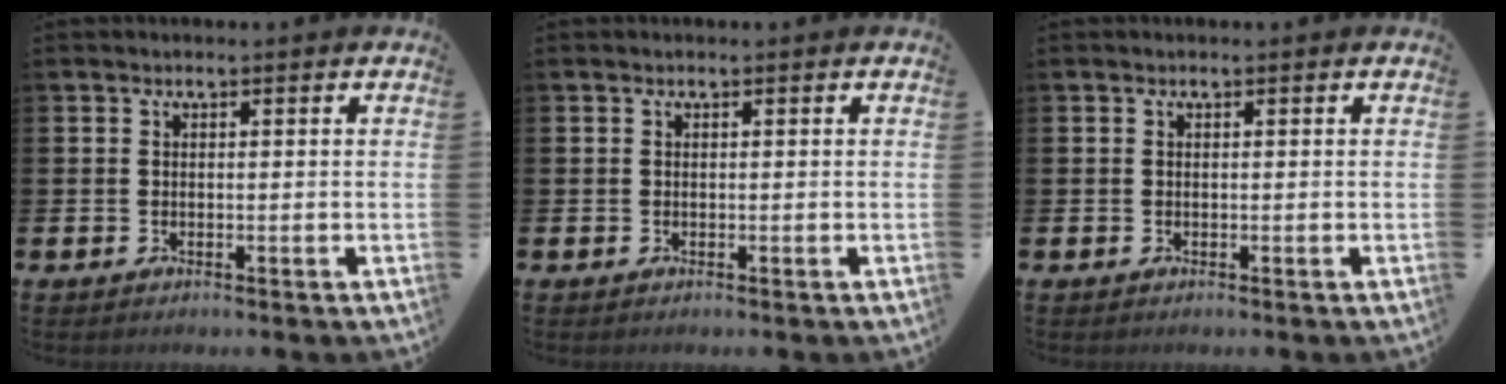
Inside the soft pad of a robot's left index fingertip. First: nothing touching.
{"total": 0.0}
{"total": 0.0}